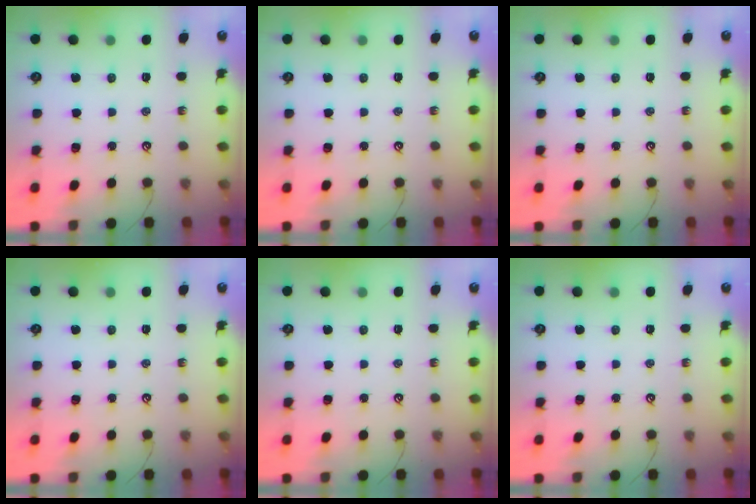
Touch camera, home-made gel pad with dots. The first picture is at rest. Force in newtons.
{"total": 0.0}
{"total": 0.0}
{"total": 0.0}
{"total": 0.0}
{"total": 0.0}